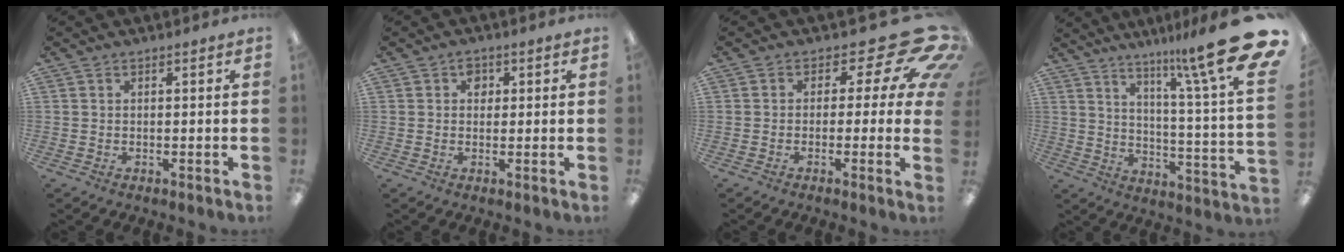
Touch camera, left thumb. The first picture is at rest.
{"total": 2.7, "force": [0.9, 2.2, 1.2], "torque": [-0.010, 0.000, 0.010]}
{"total": 14.3, "force": [5.7, 7.0, 11.1], "torque": [-0.144, -0.035, 0.091]}
{"total": 19.2, "force": [12.6, 0.9, 14.5], "torque": [-0.225, -0.102, 0.187]}